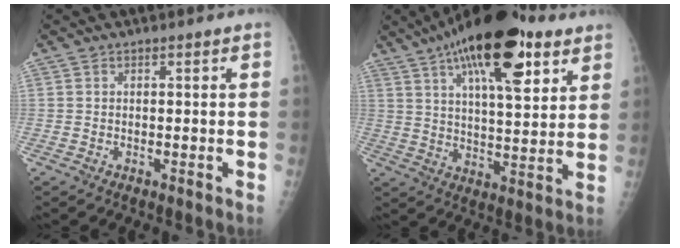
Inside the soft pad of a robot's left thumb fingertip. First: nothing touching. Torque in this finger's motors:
{"motor_torque": [2.73, -1.19, 1.97, -0.80, 0.58]}